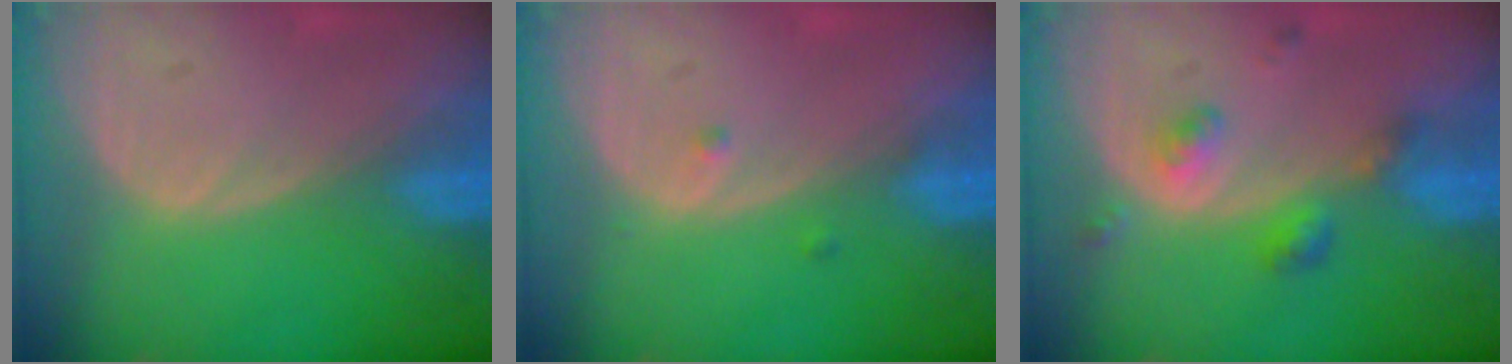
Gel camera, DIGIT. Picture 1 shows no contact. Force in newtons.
{"total": 0.8, "press": 0.8, "slide": 0.2}
{"total": 5.1, "press": 4.5, "slide": 2.5}